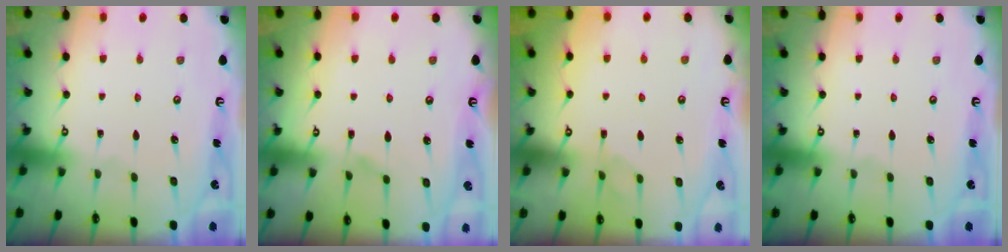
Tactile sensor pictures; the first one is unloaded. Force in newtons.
{"total": 5.5, "press": 5.5, "slide": 0.6}
{"total": 1.2, "press": 0.5, "slide": 1.1}
{"total": 0.0}